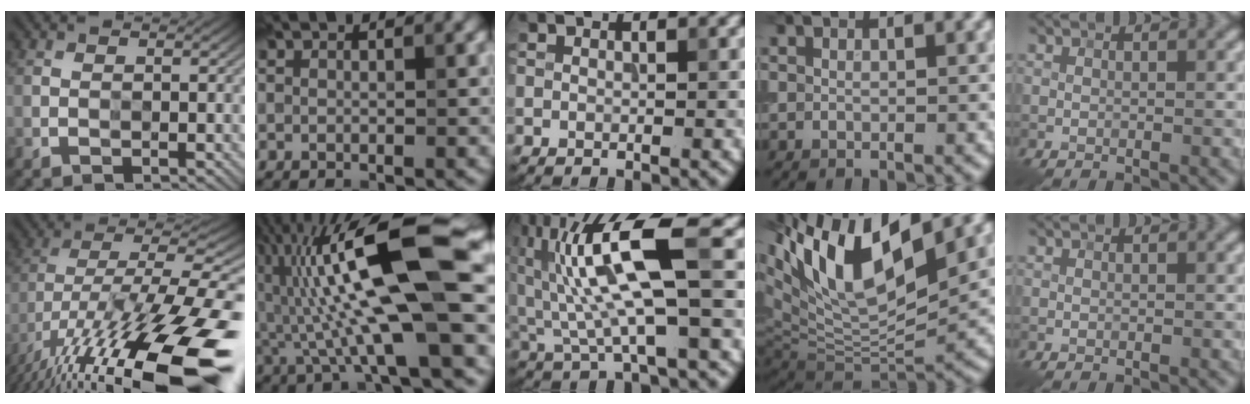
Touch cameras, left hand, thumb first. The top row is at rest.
{"thumb": {"total": 20.9, "force": [-10.7, 7.1, 16.6], "torque": [-0.306, -0.017, -0.171]}, "index": {"total": 14.3, "force": [0.8, 3.5, 13.8], "torque": [-0.249, 0.024, 0.011]}, "middle": {"total": 10.4, "force": [1.6, 2.4, 10.0], "torque": [-0.197, 0.006, 0.034]}, "ring": {"total": 12.7, "force": [6.2, 4.6, 10.1], "torque": [-0.187, 0.017, 0.117]}}